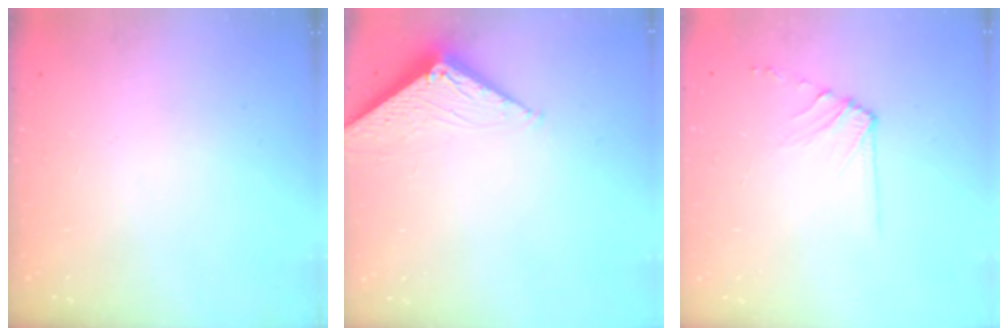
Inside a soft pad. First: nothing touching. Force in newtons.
{"total": 4.0, "press": 4.0, "slide": 0.5}
{"total": 6.8, "press": 6.7, "slide": 0.8}